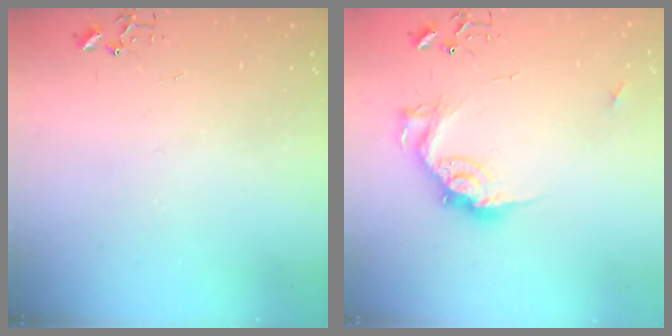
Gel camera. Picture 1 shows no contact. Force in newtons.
{"total": 14.5, "press": 14.5, "slide": 1.2}